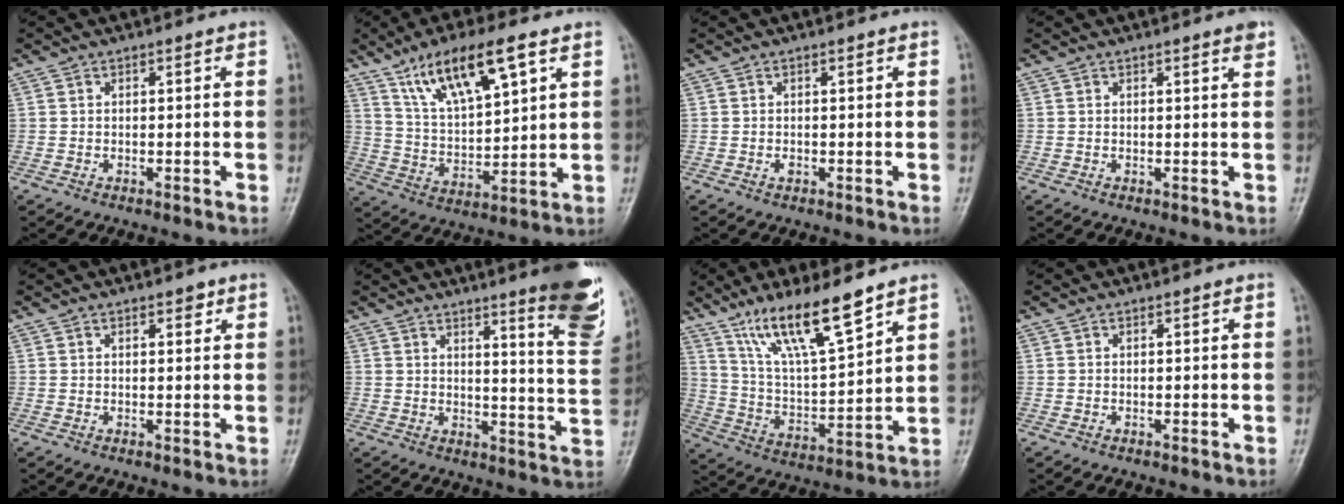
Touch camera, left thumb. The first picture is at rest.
{"total": 14.3, "force": [8.0, 4.3, 11.0], "torque": [-0.185, -0.024, 0.155]}
{"total": 0.6, "force": [-0.1, 0.4, 0.5], "torque": [-0.006, 0.000, -0.003]}
{"total": 1.4, "force": [1.0, 0.0, 1.1], "torque": [-0.014, -0.005, 0.011]}
{"total": 1.6, "force": [1.0, 0.7, 1.0], "torque": [-0.006, -0.004, 0.012]}
{"total": 14.2, "force": [8.9, 1.9, 10.8], "torque": [-0.118, -0.065, 0.112]}
{"total": 14.8, "force": [10.5, 2.7, 10.1], "torque": [-0.174, -0.057, 0.206]}
{"total": 0.0}